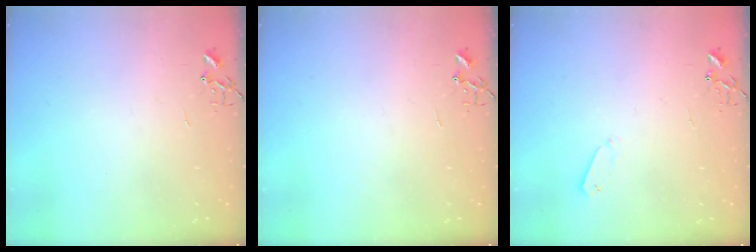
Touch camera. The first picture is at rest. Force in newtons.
{"total": 0.0}
{"total": 3.5, "press": 3.4, "slide": 0.8}